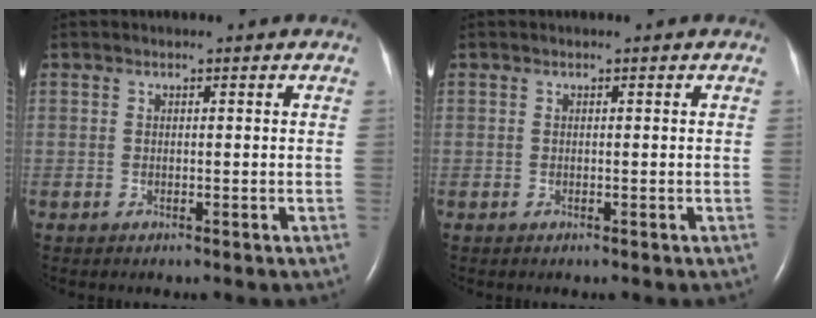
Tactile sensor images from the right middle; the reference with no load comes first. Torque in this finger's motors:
{"motor_torque": [0.19, -0.06, 0.14, 0.01]}